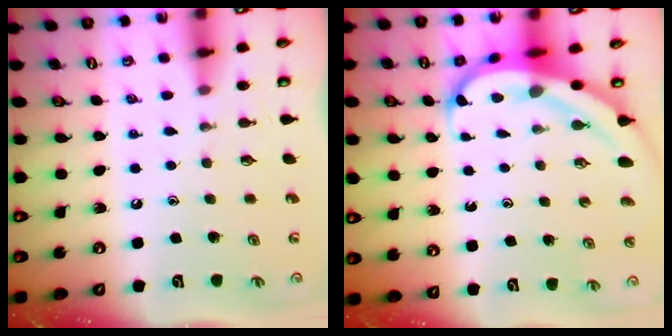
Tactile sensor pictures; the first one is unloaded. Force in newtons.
{"total": 7.0, "press": 6.9, "slide": 1.3}